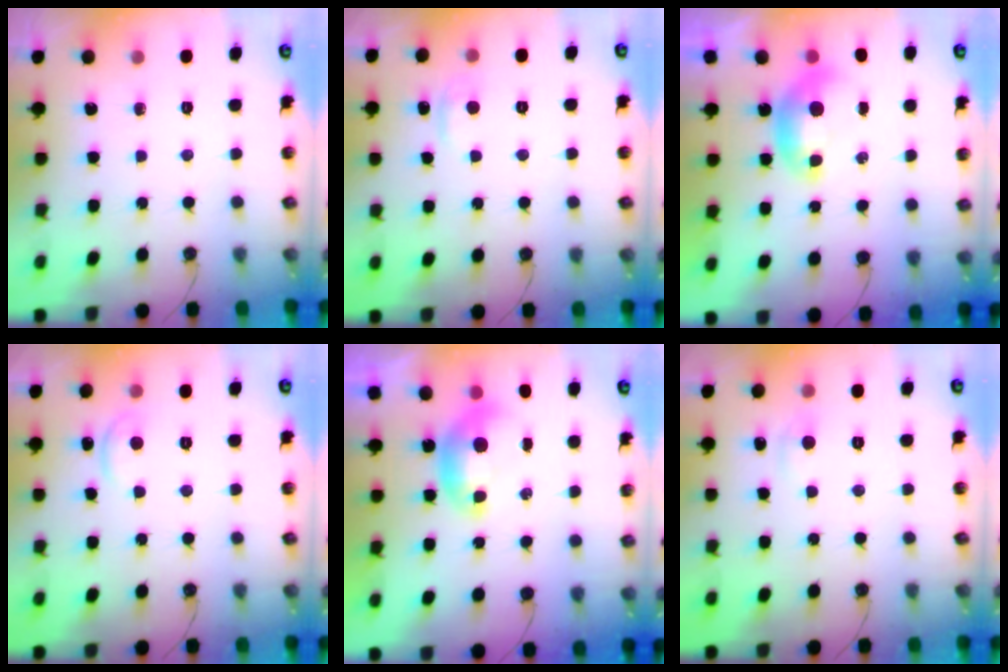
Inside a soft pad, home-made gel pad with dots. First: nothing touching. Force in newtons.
{"total": 1.0, "press": 0.7, "slide": 0.8}
{"total": 0.0}
{"total": 1.9, "press": 1.9, "slide": 0.4}
{"total": 0.0}
{"total": 1.2, "press": 1.0, "slide": 0.6}